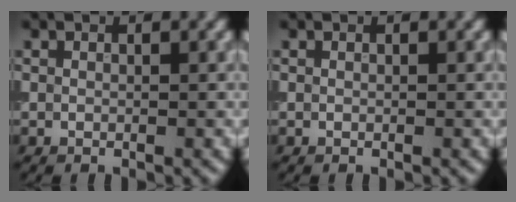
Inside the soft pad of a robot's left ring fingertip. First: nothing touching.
{"total": 0.0}